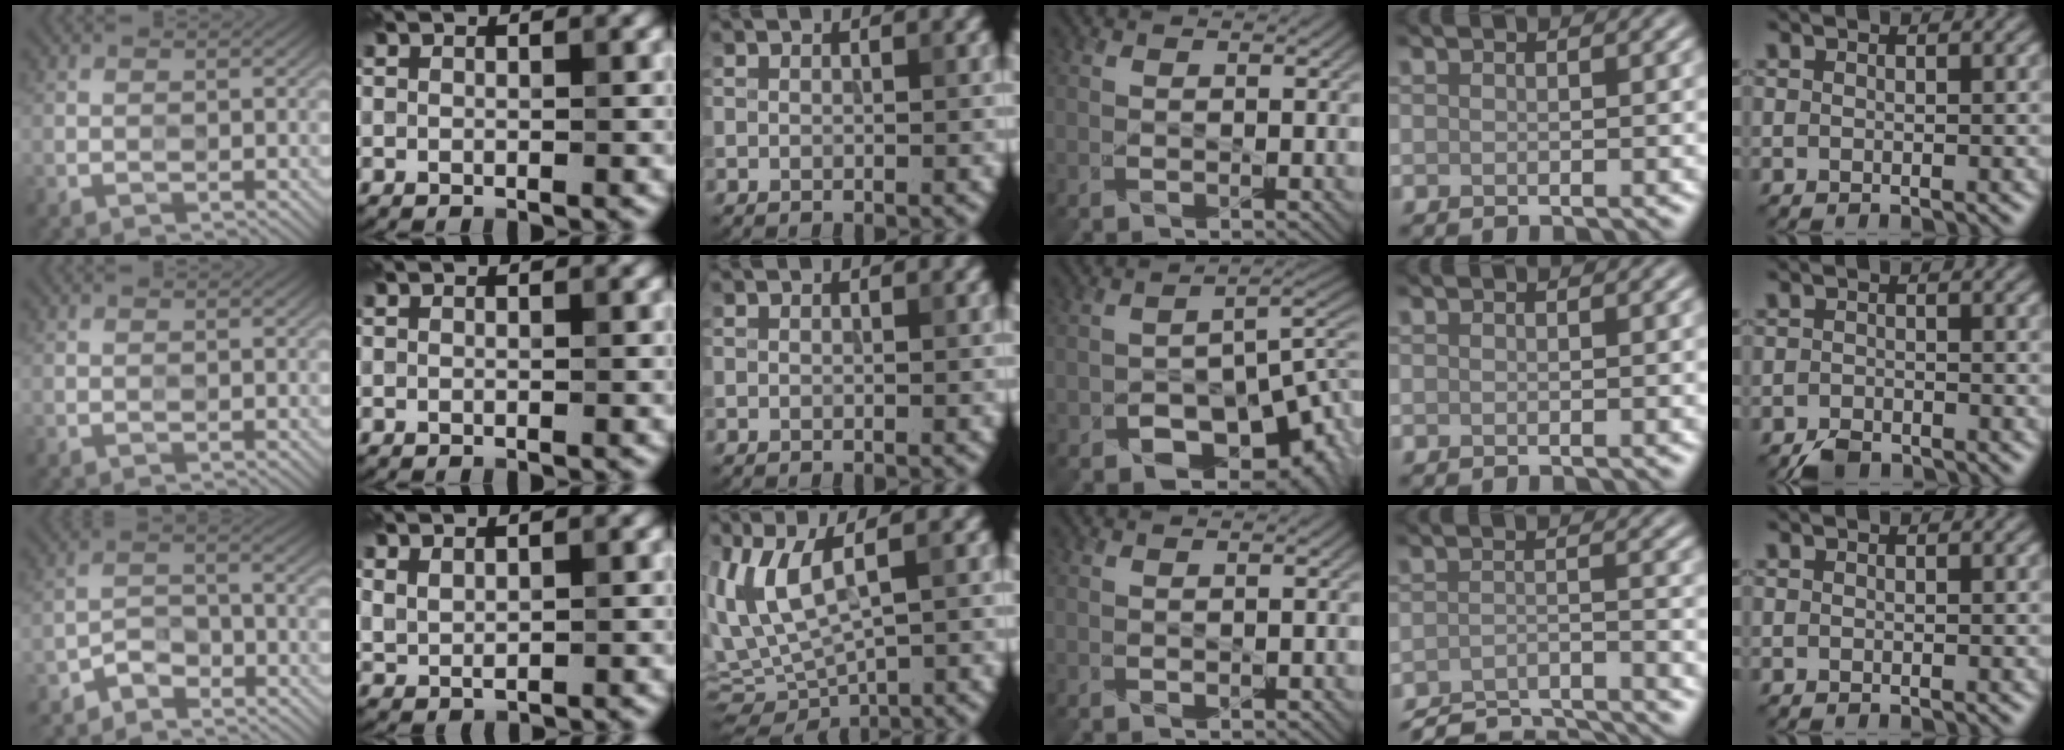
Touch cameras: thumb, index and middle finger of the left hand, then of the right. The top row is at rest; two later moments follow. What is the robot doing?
{"motion": "wipe", "object": "mirror"}